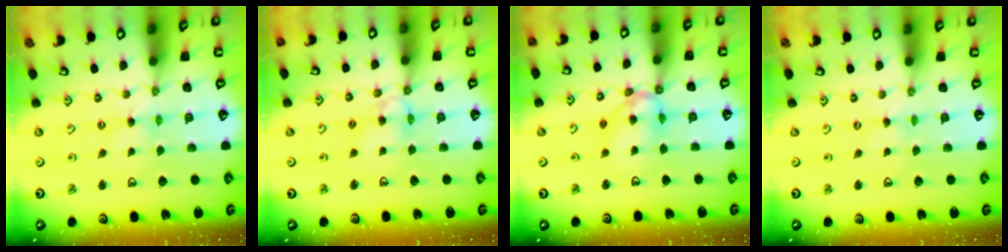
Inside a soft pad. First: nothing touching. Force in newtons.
{"total": 7.6, "press": 7.6, "slide": 0.5}
{"total": 12.1, "press": 12.0, "slide": 1.1}
{"total": 0.0}